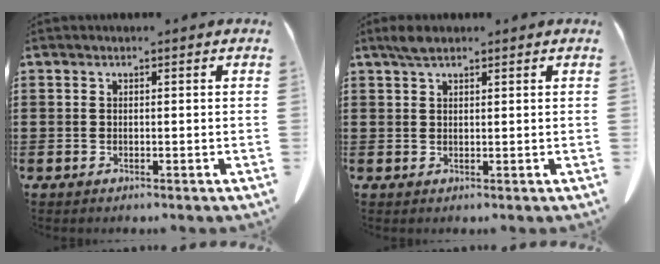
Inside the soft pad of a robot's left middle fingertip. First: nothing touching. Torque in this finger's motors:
{"motor_torque": [0.21, -0.03, 0.04, 0.02]}